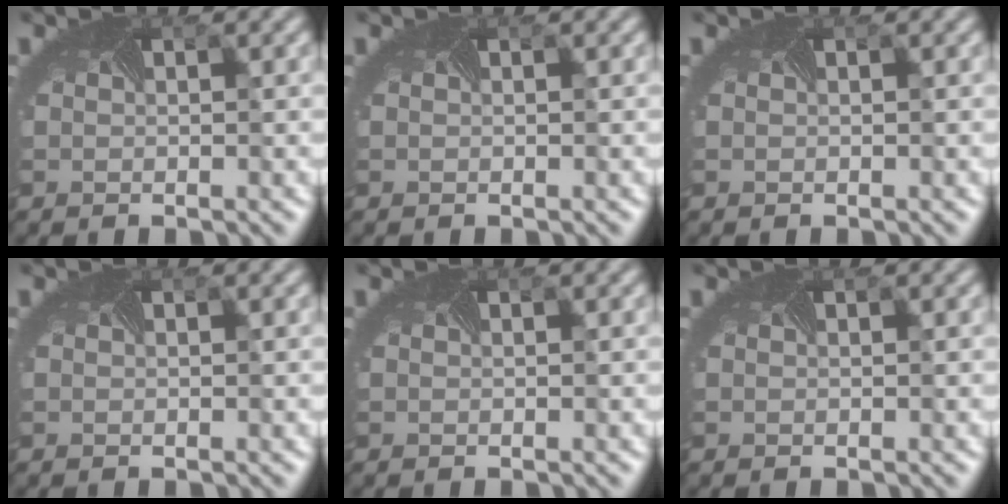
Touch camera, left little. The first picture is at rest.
{"total": 0.0}
{"total": 0.0}
{"total": 0.0}
{"total": 0.0}
{"total": 0.0}